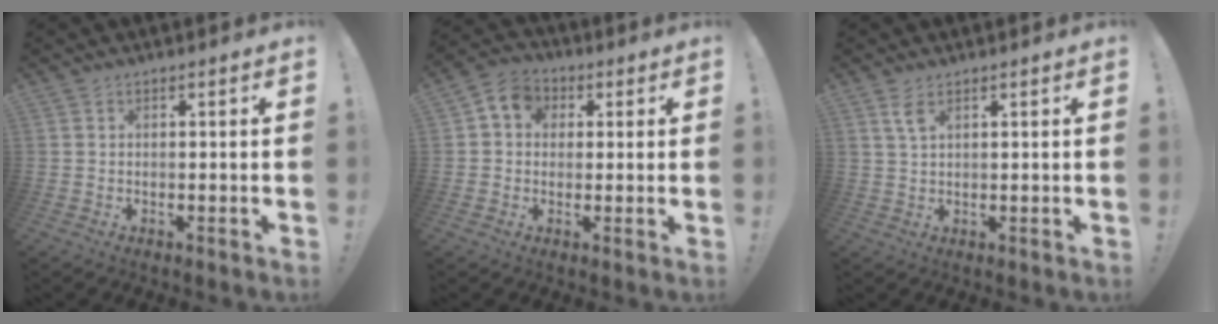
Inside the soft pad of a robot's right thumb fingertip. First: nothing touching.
{"total": 6.9, "force": [1.5, 6.0, 3.2], "torque": [-0.047, 0.005, 0.032]}
{"total": 3.5, "force": [1.8, 1.2, 2.7], "torque": [-0.053, -0.002, 0.033]}